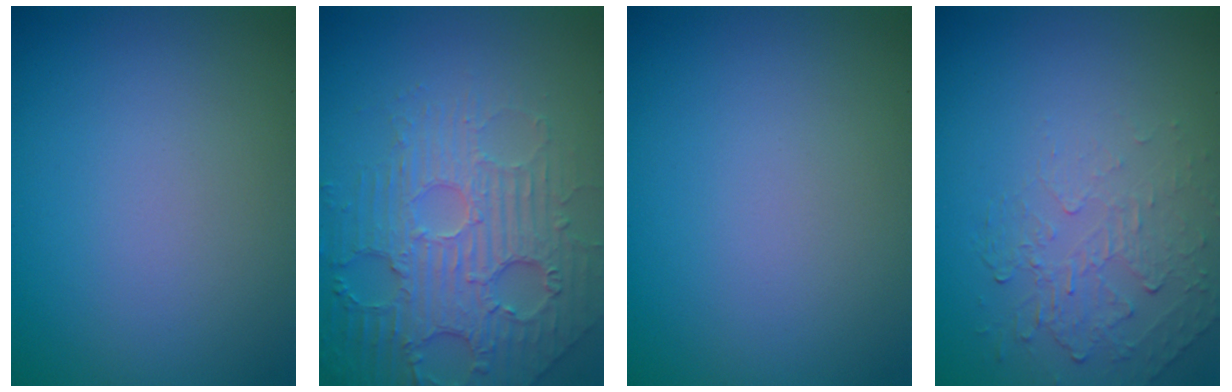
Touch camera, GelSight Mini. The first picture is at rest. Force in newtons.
{"total": 4.8, "press": 4.3, "slide": 2.1}
{"total": 0.0}
{"total": 2.1, "press": 0.9, "slide": 1.9}